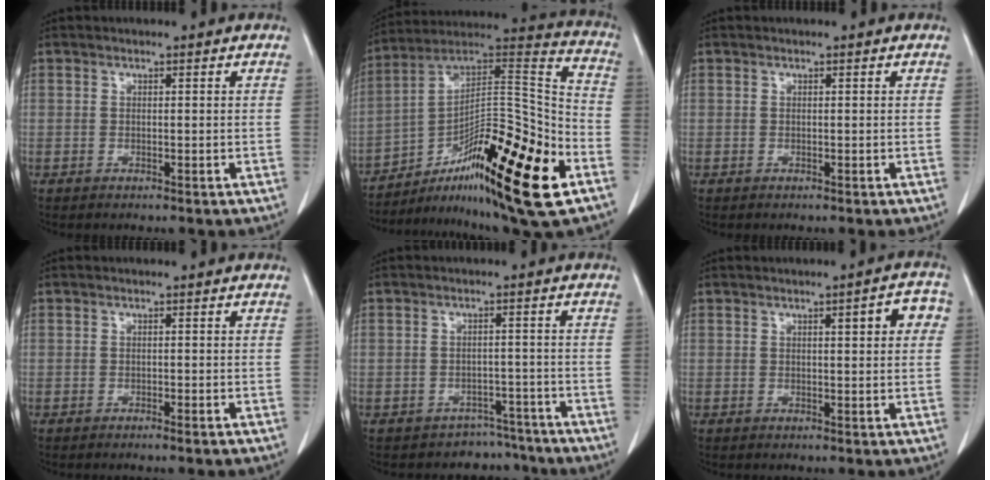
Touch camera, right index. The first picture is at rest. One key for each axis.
{"total": 25.6, "fx": -11.9, "fy": 3.8, "fz": 22.3, "tx": -0.325, "ty": 0.007, "tz": -0.188}
{"total": 0.0}
{"total": 0.7, "fx": -0.5, "fy": -0.1, "fz": 0.4, "tx": -0.011, "ty": -0.001, "tz": -0.007}
{"total": 5.0, "fx": -4.1, "fy": 2.5, "fz": -1.3, "tx": 0.028, "ty": 0.033, "tz": -0.058}
{"total": 4.5, "fx": 1.3, "fy": 1.1, "fz": 4.2, "tx": -0.051, "ty": 0.013, "tz": 0.013}